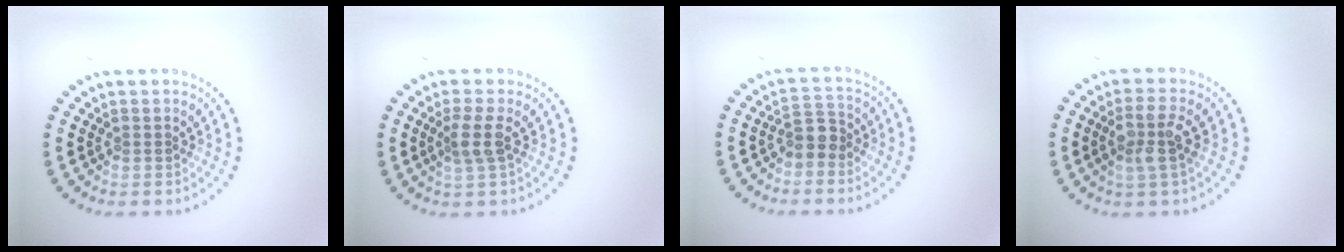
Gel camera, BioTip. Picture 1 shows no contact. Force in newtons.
{"total": 2.1, "press": 1.8, "slide": 1.1}
{"total": 2.2, "press": 1.9, "slide": 1.1}
{"total": 3.0, "press": 2.6, "slide": 1.4}